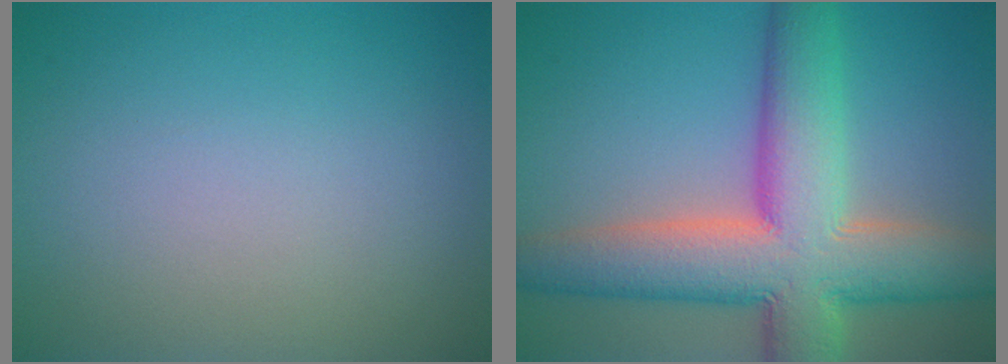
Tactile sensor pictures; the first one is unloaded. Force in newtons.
{"total": 11.9, "press": 11.9, "slide": 0.8}